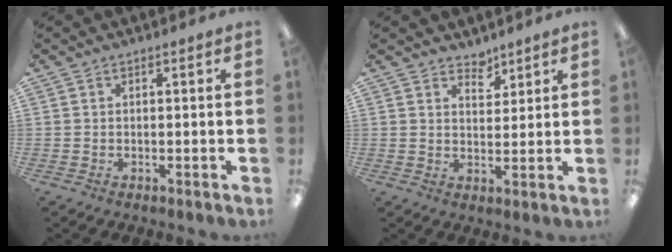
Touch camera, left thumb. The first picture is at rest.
{"total": 3.9, "force": [3.5, 1.5, 0.5], "torque": [0.007, -0.027, 0.063]}